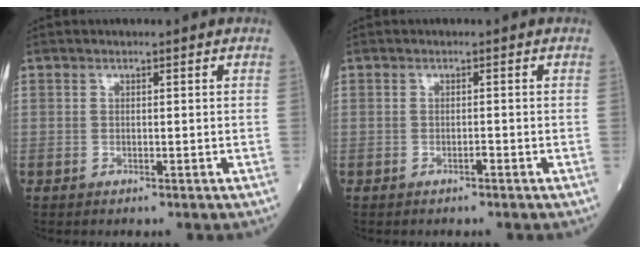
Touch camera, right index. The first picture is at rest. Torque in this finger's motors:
{"motor_torque": [0.22, -0.13, 0.07, 0.03]}